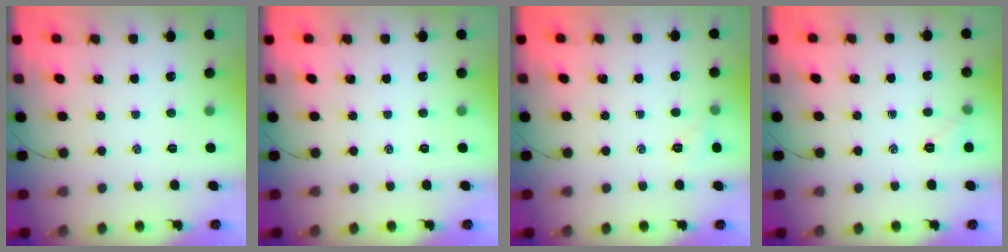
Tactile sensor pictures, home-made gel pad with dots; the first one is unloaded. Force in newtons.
{"total": 0.0}
{"total": 5.0, "press": 4.8, "slide": 1.4}
{"total": 4.7, "press": 4.5, "slide": 1.3}